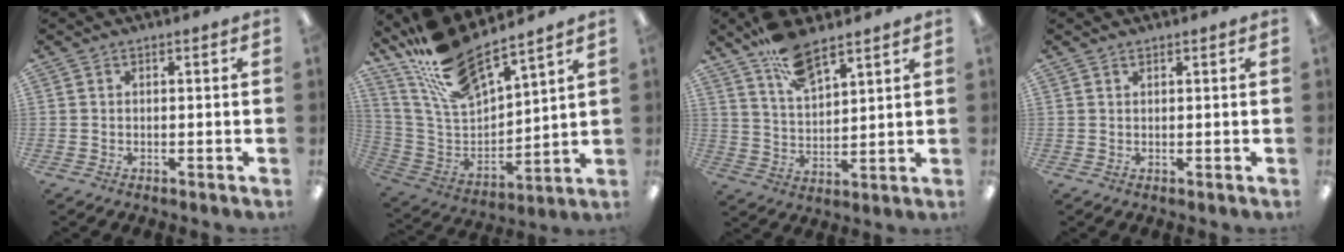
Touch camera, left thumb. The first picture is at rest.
{"total": 17.5, "force": [15.0, 4.5, 7.6], "torque": [-0.177, -0.093, 0.273]}
{"total": 10.9, "force": [8.2, 4.0, 5.9], "torque": [-0.112, -0.038, 0.150]}
{"total": 0.7, "force": [0.6, 0.3, 0.3], "torque": [-0.007, 0.000, 0.012]}